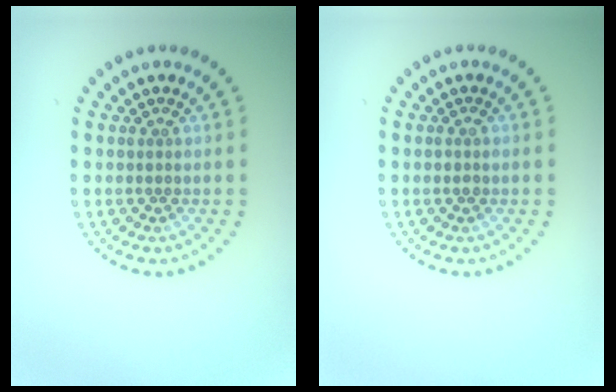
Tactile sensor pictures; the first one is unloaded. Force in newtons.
{"total": 0.8, "press": 0.8, "slide": 0.2}